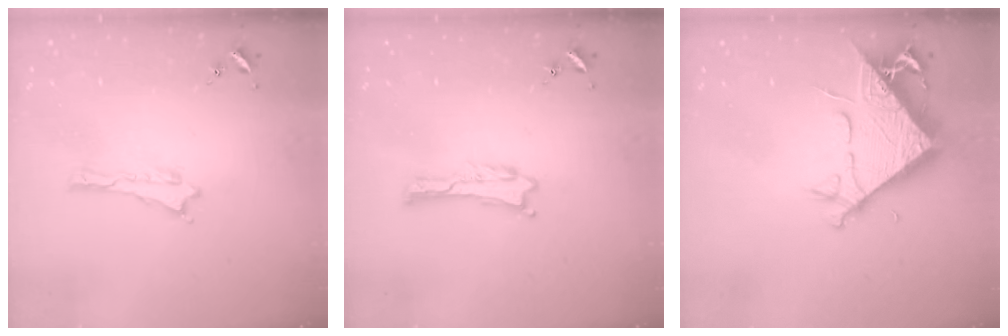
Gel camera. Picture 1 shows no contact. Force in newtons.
{"total": 0.0}
{"total": 9.8, "press": 9.7, "slide": 0.9}